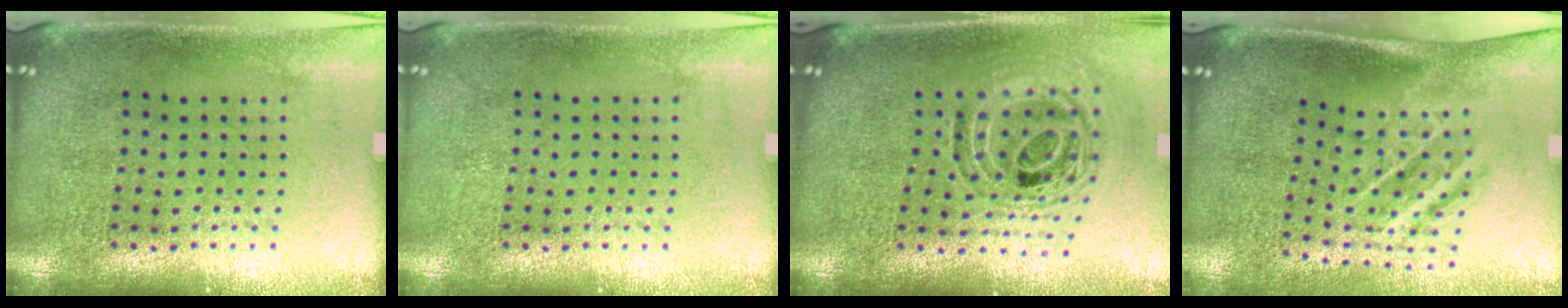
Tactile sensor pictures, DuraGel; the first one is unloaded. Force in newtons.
{"total": 0.0}
{"total": 1.1, "press": 1.0, "slide": 0.4}
{"total": 1.8, "press": 1.1, "slide": 1.4}